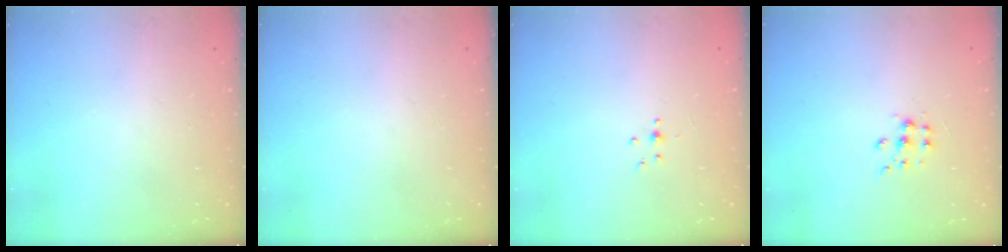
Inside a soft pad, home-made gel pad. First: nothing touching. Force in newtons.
{"total": 0.0}
{"total": 2.5, "press": 2.3, "slide": 1.0}
{"total": 7.1, "press": 7.1, "slide": 0.5}